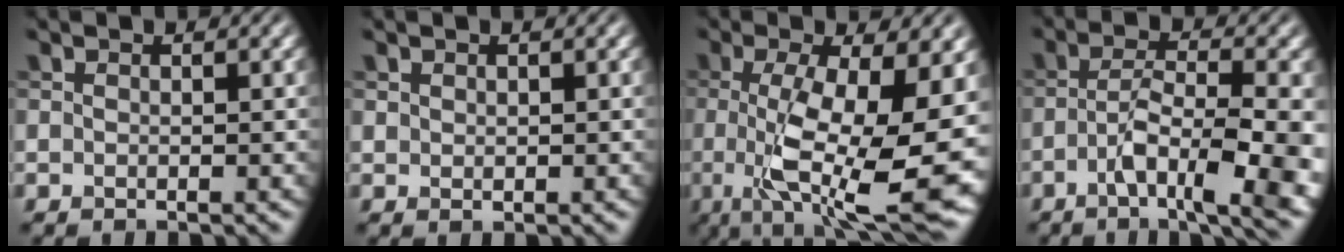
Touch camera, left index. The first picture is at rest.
{"total": 0.6, "force": [0.3, 0.4, 0.2], "torque": [-0.007, -0.002, 0.011]}
{"total": 12.9, "force": [-1.9, 4.2, 12.1], "torque": [-0.208, -0.031, -0.023]}
{"total": 8.9, "force": [-3.4, 2.5, 7.9], "torque": [-0.132, -0.002, -0.057]}